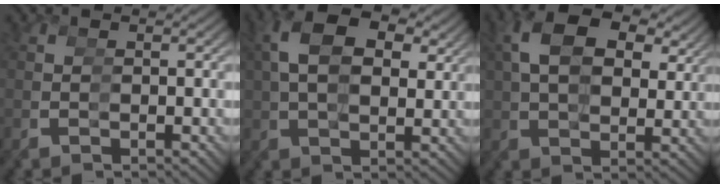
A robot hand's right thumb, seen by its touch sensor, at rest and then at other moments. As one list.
[{"total": 4.0, "force": [2.9, 1.9, 2.0], "torque": [-0.034, 0.019, 0.043]}, {"total": 5.1, "force": [3.4, 2.6, 2.6], "torque": [-0.044, 0.018, 0.052]}]